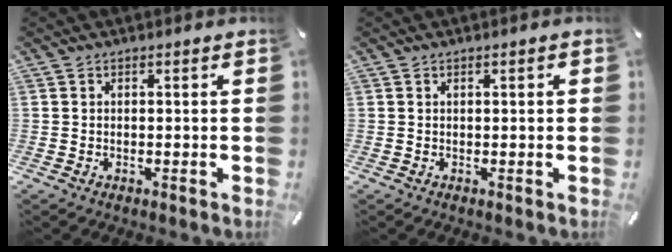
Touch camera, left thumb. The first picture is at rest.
{"total": 1.0, "force": [0.2, 0.4, 0.9], "torque": [-0.017, 0.004, 0.002]}